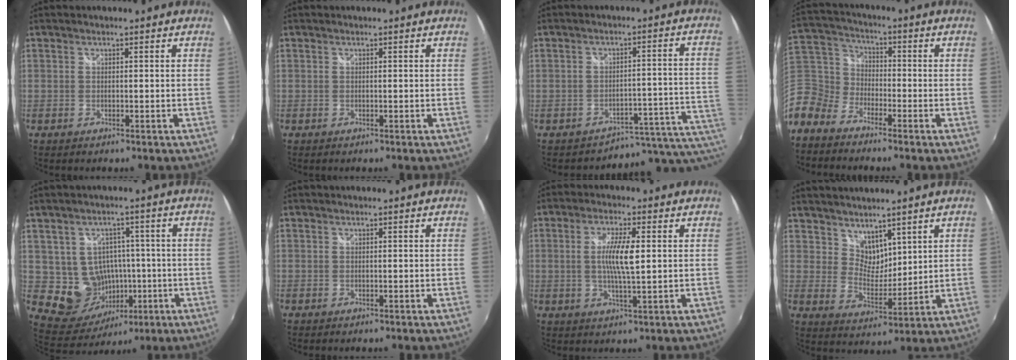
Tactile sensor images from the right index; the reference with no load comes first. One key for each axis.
{"total": 0.0}
{"total": 9.5, "fx": -7.4, "fy": 3.9, "fz": 4.3, "tx": -0.041, "ty": 0.009, "tz": -0.097}
{"total": 13.3, "fx": -8.4, "fy": 9.4, "fz": 4.2, "tx": -0.143, "ty": 0.021, "tz": -0.189}
{"total": 11.0, "fx": -0.7, "fy": 10.5, "fz": 3.3, "tx": -0.081, "ty": 0.015, "tz": 0.017}
{"total": 0.0}
{"total": 7.0, "fx": 0.6, "fy": 1.0, "fz": 6.9, "tx": -0.127, "ty": -0.002, "tz": 0.010}
{"total": 6.2, "fx": 4.8, "fy": 3.4, "fz": 1.9, "tx": -0.022, "ty": -0.001, "tz": 0.093}